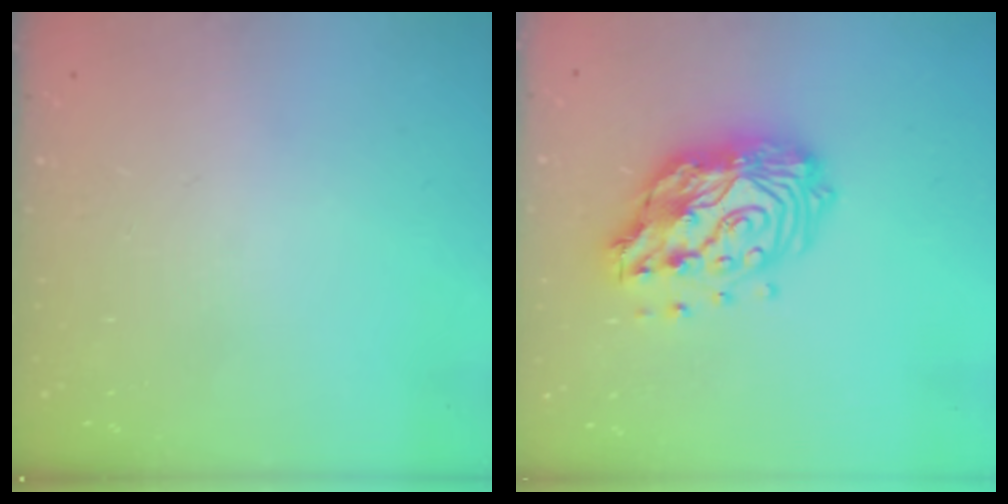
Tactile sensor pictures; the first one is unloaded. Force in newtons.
{"total": 16.8, "press": 16.7, "slide": 1.6}